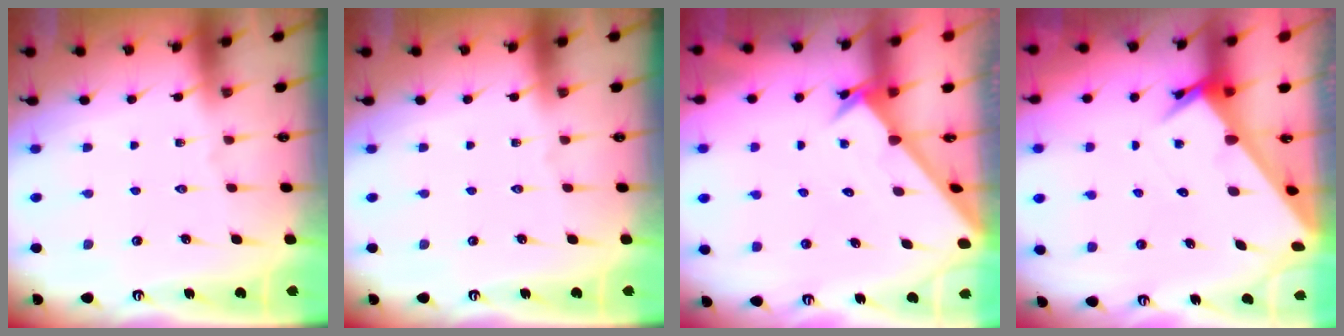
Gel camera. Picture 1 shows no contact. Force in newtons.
{"total": 0.0}
{"total": 2.7, "press": 2.7, "slide": 0.2}
{"total": 3.6, "press": 3.6, "slide": 0.3}